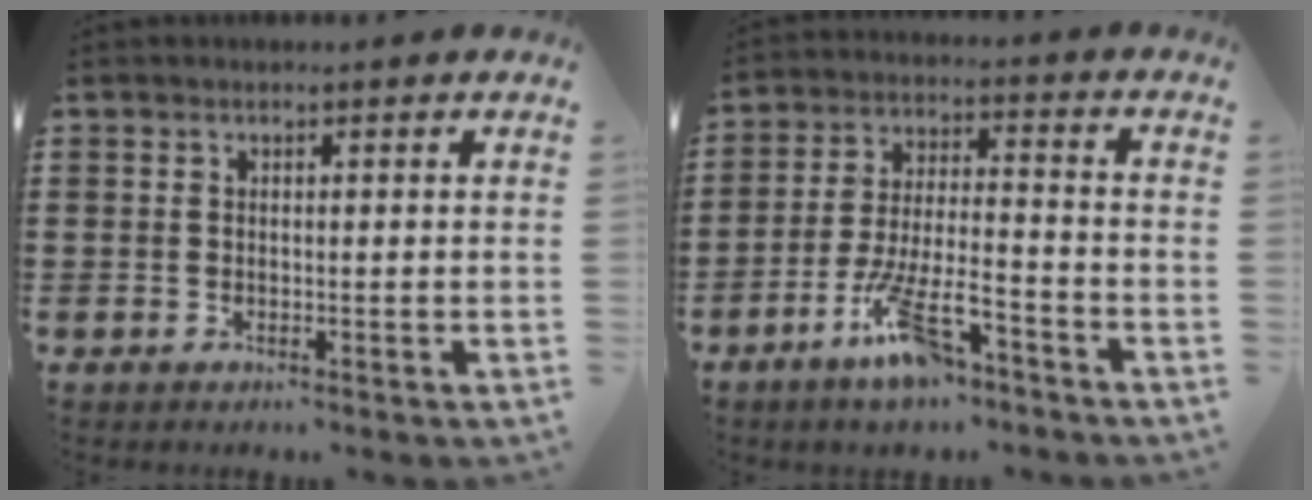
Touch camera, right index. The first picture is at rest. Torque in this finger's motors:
{"motor_torque": [1.17, -0.97, 0.76, 0.21]}